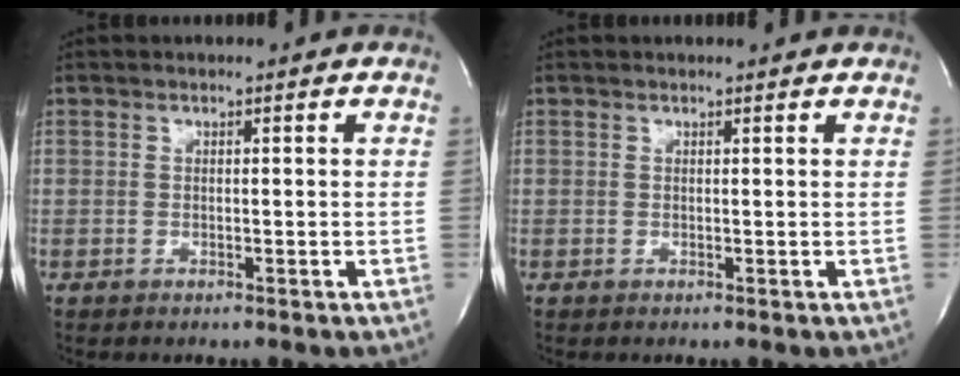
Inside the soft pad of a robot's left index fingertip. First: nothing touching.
{"total": 1.8, "force": [1.8, 0.2, 0.3], "torque": [-0.011, 0.010, 0.018]}